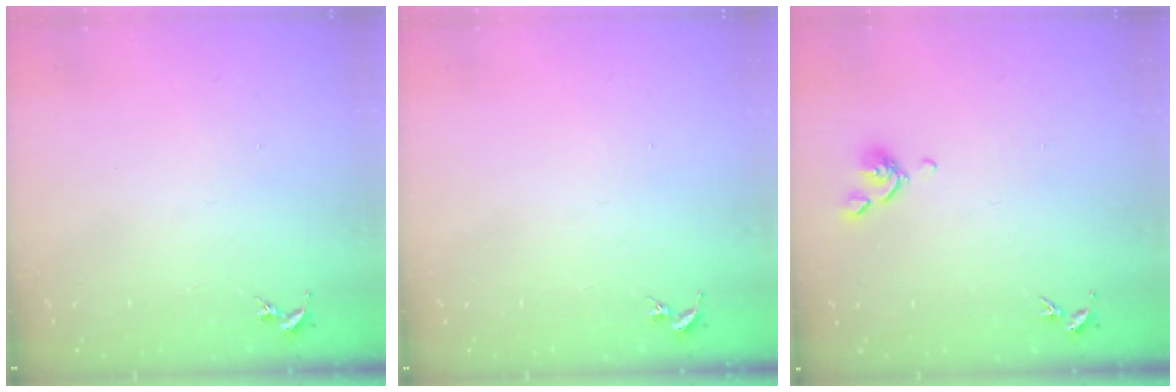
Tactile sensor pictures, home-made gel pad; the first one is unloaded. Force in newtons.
{"total": 0.0}
{"total": 6.8, "press": 6.7, "slide": 0.9}